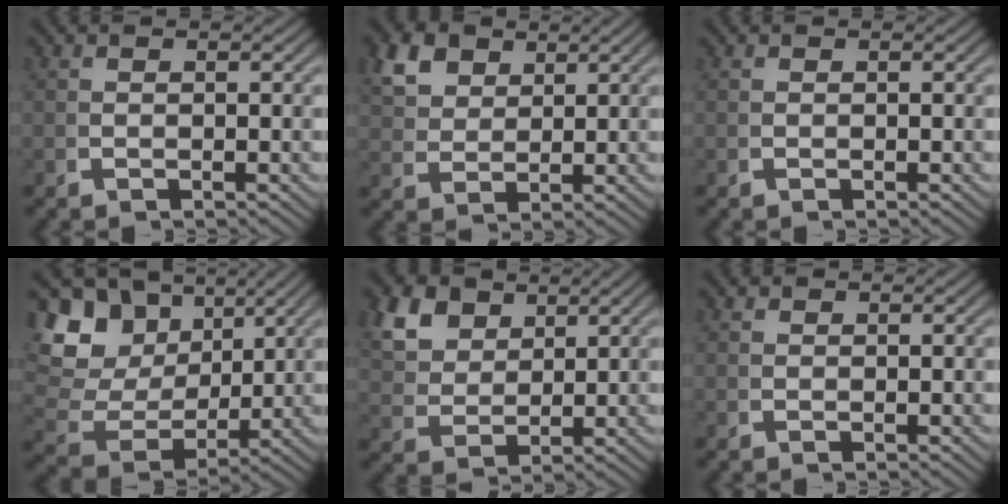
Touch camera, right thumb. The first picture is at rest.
{"total": 5.2, "force": [3.4, 3.1, 2.6], "torque": [-0.051, 0.000, 0.069]}
{"total": 0.0}
{"total": 11.6, "force": [2.1, 8.9, 7.1], "torque": [-0.164, -0.023, 0.041]}
{"total": 6.2, "force": [3.3, 4.0, 3.4], "torque": [-0.081, -0.011, 0.071]}
{"total": 0.7, "force": [0.5, 0.4, 0.0], "torque": [0.002, 0.000, 0.011]}